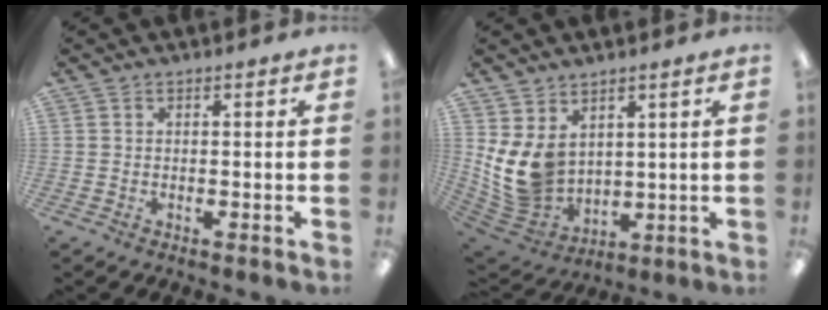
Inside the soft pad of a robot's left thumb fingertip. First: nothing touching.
{"total": 10.6, "force": [4.1, 7.7, 6.0], "torque": [-0.148, -0.036, 0.085]}